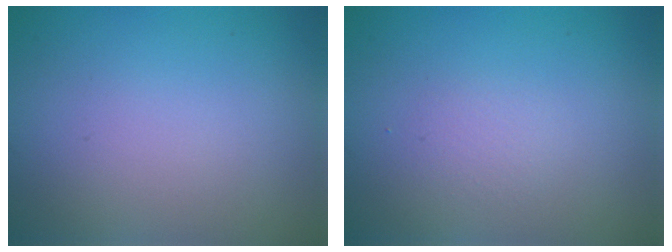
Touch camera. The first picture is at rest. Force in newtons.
{"total": 0.9, "press": 0.9, "slide": 0.0}